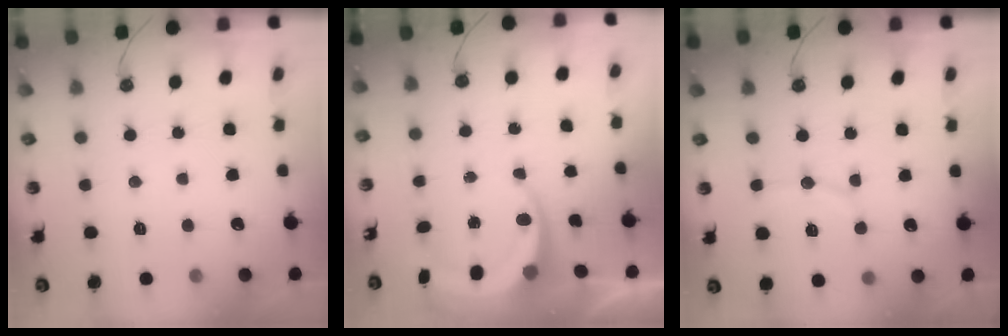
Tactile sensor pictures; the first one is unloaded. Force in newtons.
{"total": 5.9, "press": 5.9, "slide": 0.4}
{"total": 8.2, "press": 8.0, "slide": 1.6}